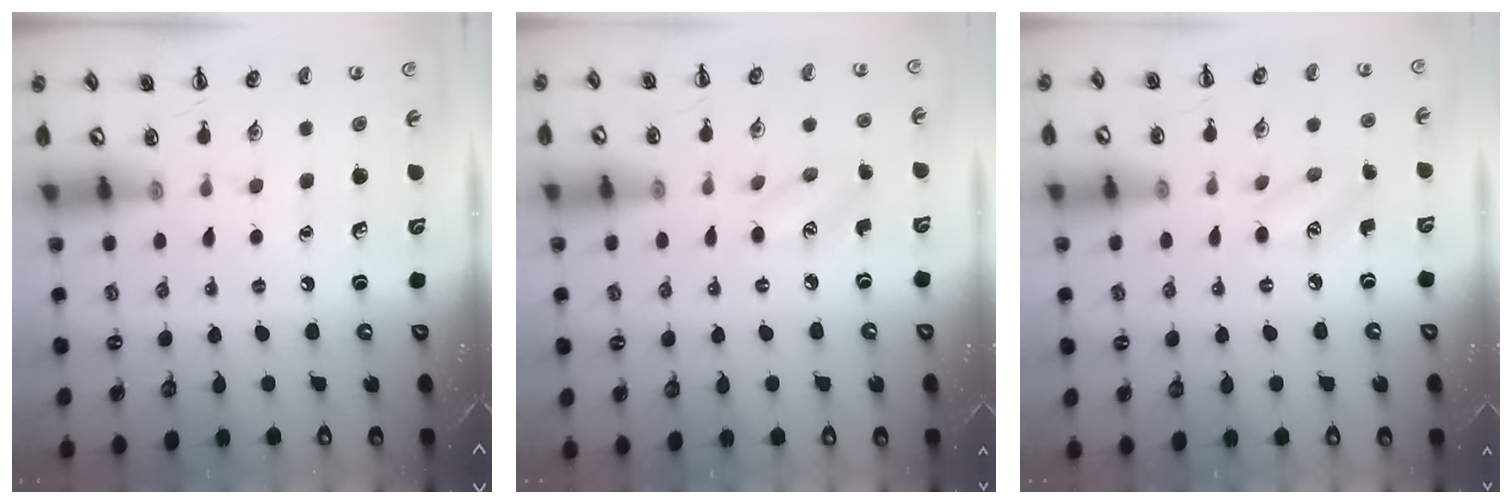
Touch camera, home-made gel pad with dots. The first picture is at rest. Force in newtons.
{"total": 7.0, "press": 6.8, "slide": 1.6}
{"total": 7.0, "press": 6.8, "slide": 1.6}